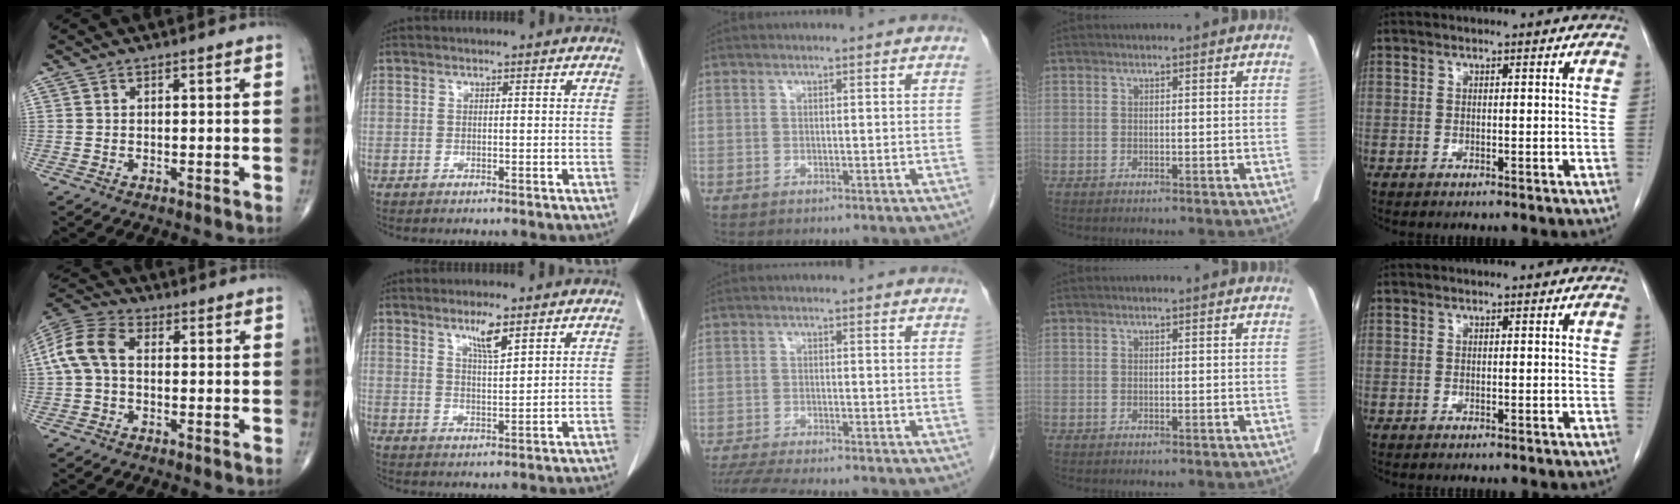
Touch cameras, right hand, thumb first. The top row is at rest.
{"thumb": {"total": 9.4, "force": [0.3, 6.2, 7.1], "torque": [-0.151, 0.029, -0.003]}, "index": {"total": 4.2, "force": [2.8, 0.4, 3.1], "torque": [-0.057, -0.005, 0.051]}, "middle": {"total": 12.0, "force": [-10.6, 1.4, 5.5], "torque": [-0.080, -0.014, -0.151]}}